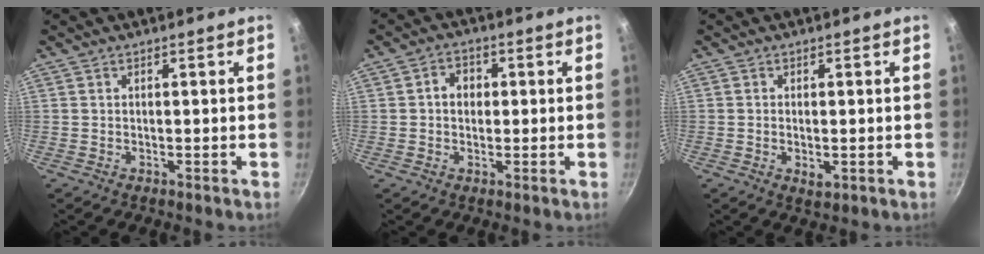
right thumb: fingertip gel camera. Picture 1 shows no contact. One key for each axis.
{"total": 4.3, "fx": 0.4, "fy": 3.5, "fz": 2.4, "tx": -0.019, "ty": 0.007, "tz": 0.001}
{"total": 2.4, "fx": -0.4, "fy": 1.3, "fz": 2.0, "tx": -0.032, "ty": -0.006, "tz": -0.005}